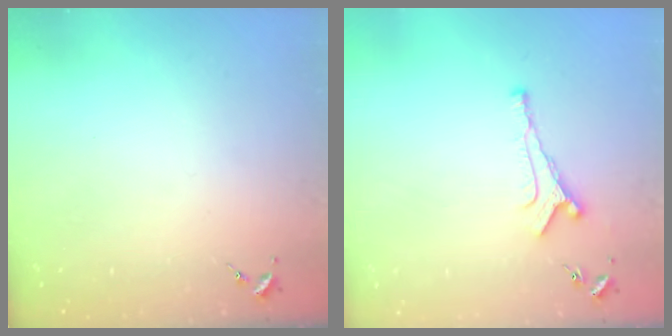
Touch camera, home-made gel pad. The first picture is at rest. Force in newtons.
{"total": 6.8, "press": 6.7, "slide": 0.9}